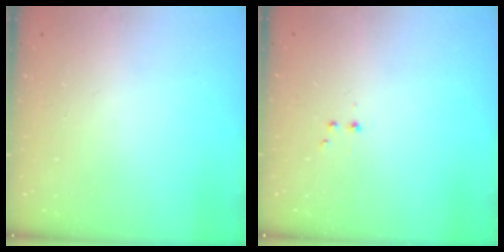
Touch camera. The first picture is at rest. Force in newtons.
{"total": 2.2, "press": 1.9, "slide": 1.0}